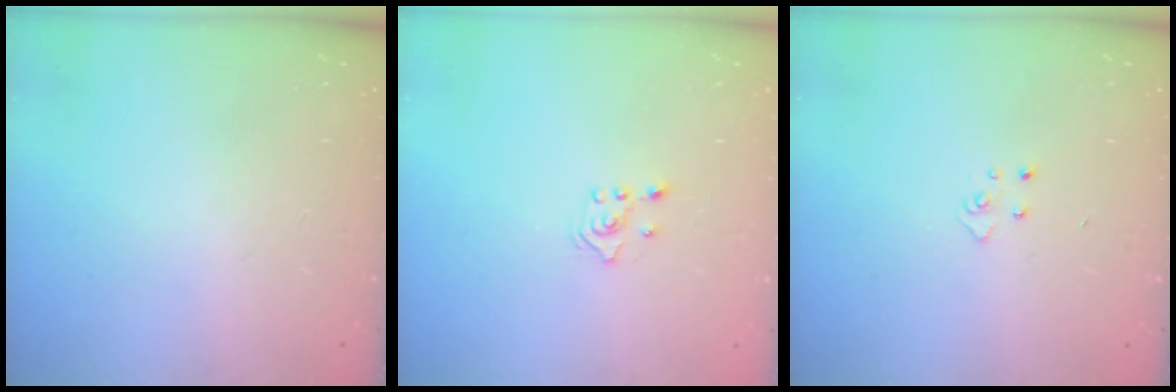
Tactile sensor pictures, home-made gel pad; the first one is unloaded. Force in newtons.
{"total": 2.4, "press": 2.2, "slide": 0.8}
{"total": 3.4, "press": 3.4, "slide": 0.4}